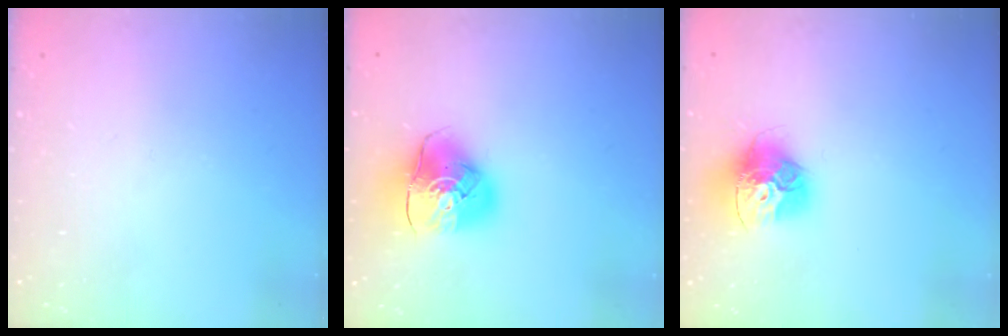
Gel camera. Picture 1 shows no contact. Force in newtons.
{"total": 10.6, "press": 10.5, "slide": 1.2}
{"total": 15.3, "press": 15.2, "slide": 1.7}